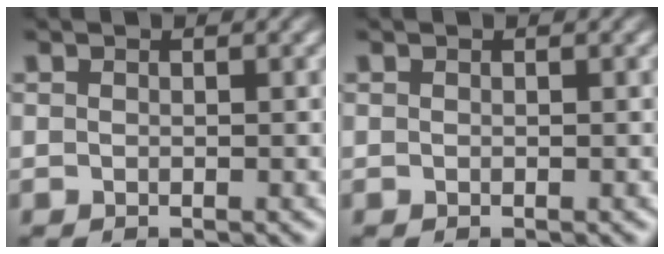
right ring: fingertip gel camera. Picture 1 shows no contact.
{"total": 0.0}